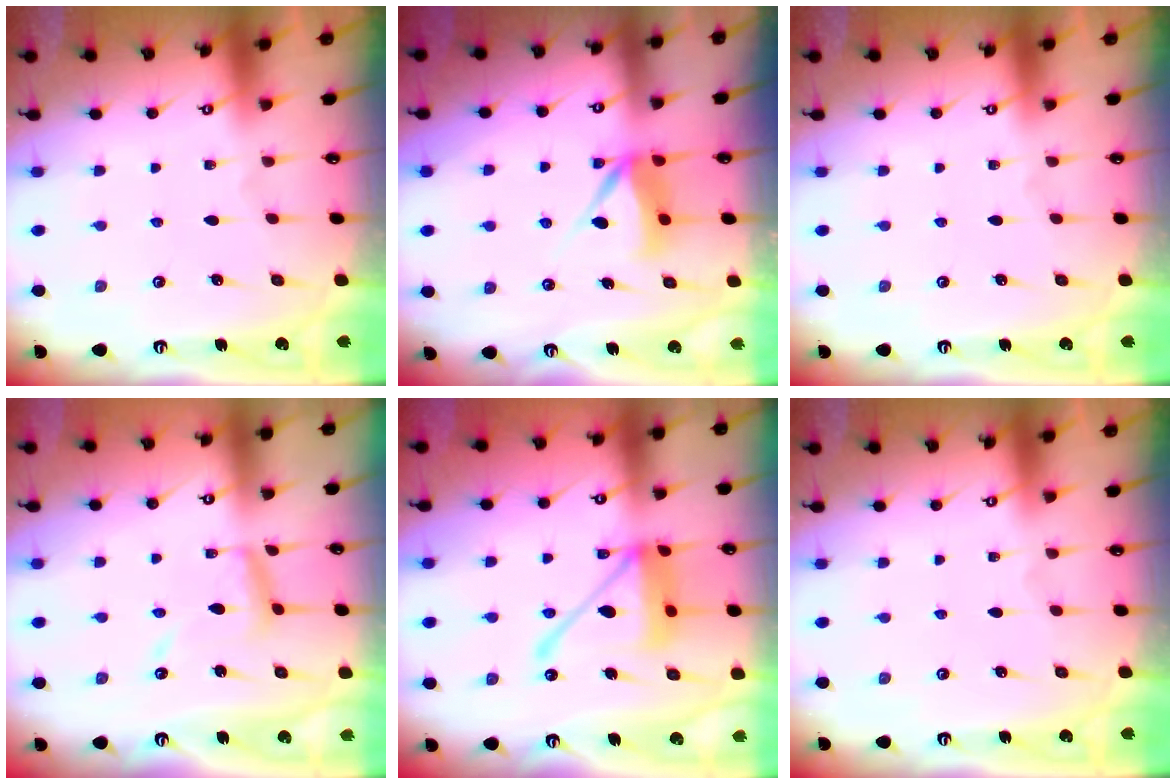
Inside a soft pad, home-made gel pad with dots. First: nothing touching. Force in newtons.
{"total": 6.7, "press": 6.7, "slide": 0.7}
{"total": 0.0}
{"total": 10.5, "press": 10.5, "slide": 1.0}
{"total": 15.1, "press": 15.0, "slide": 1.8}
{"total": 0.0}